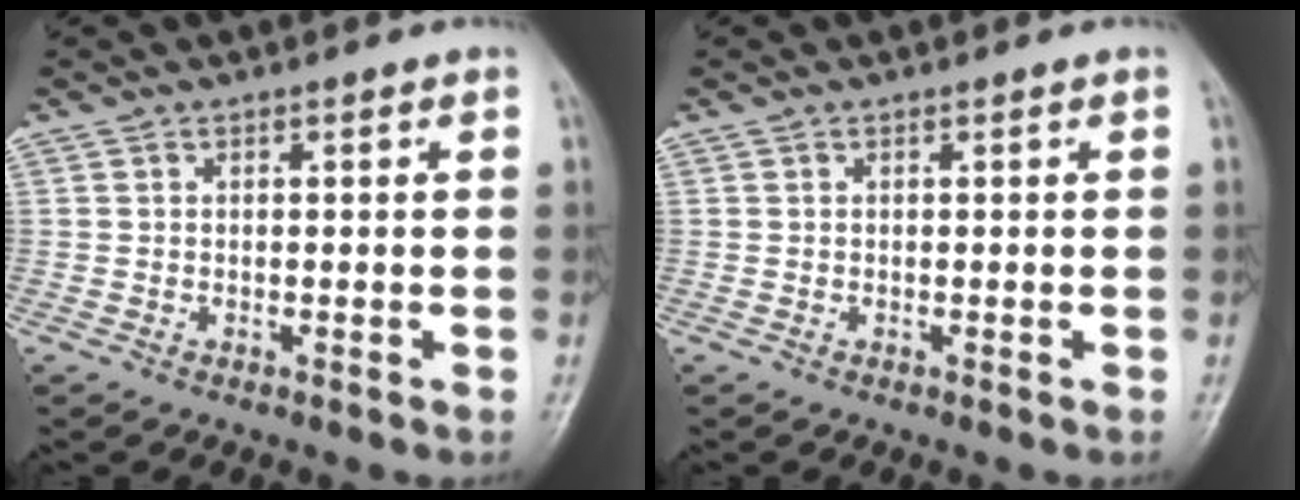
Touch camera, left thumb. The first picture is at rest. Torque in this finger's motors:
{"motor_torque": [-0.05, 0.07, -0.02, -0.11, 0.00]}